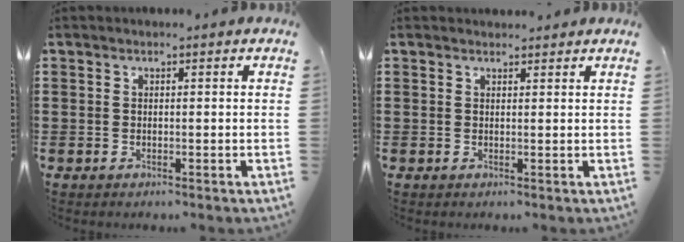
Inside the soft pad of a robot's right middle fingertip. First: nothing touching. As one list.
[{"total": 1.2, "force": [1.1, 0.1, -0.1], "torque": [0.007, -0.005, 0.021]}]